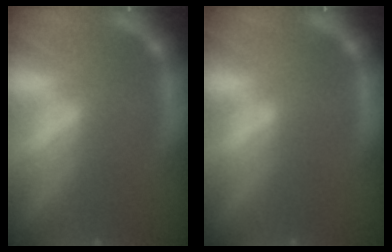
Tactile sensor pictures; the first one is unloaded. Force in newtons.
{"total": 0.0}